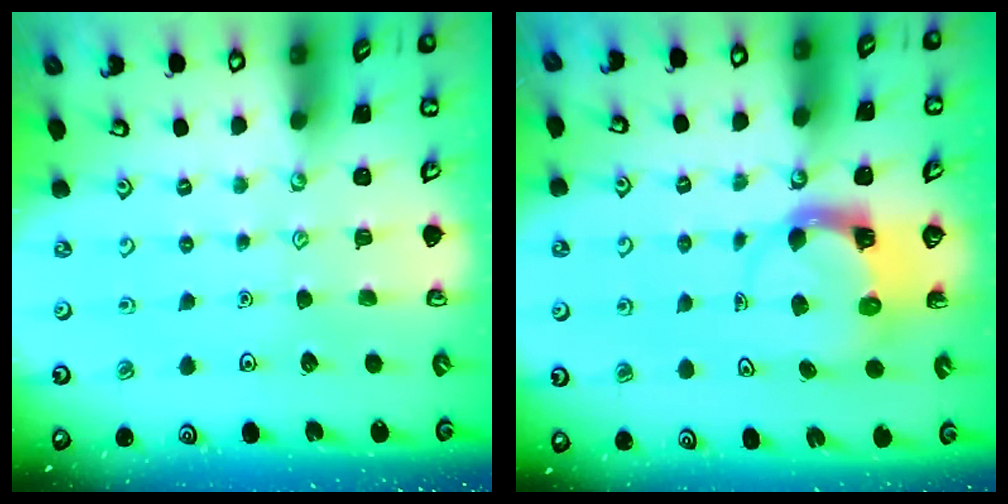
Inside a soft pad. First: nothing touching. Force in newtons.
{"total": 4.0, "press": 4.0, "slide": 0.5}